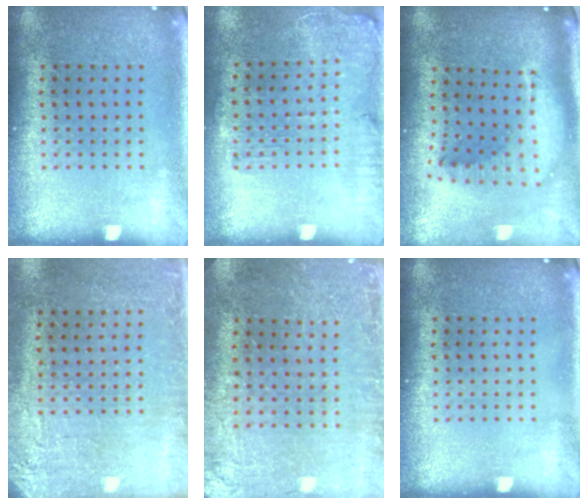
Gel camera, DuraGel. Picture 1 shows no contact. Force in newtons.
{"total": 1.3, "press": 1.3, "slide": 0.3}
{"total": 1.8, "press": 1.4, "slide": 1.0}
{"total": 2.8, "press": 2.5, "slide": 1.1}
{"total": 0.7, "press": 0.7, "slide": 0.2}
{"total": 0.0}